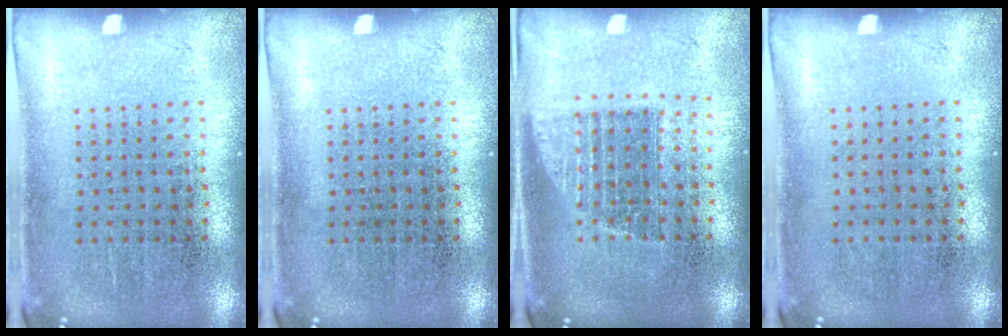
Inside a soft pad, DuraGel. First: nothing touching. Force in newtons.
{"total": 0.0}
{"total": 1.4, "press": 1.2, "slide": 0.7}
{"total": 0.0}